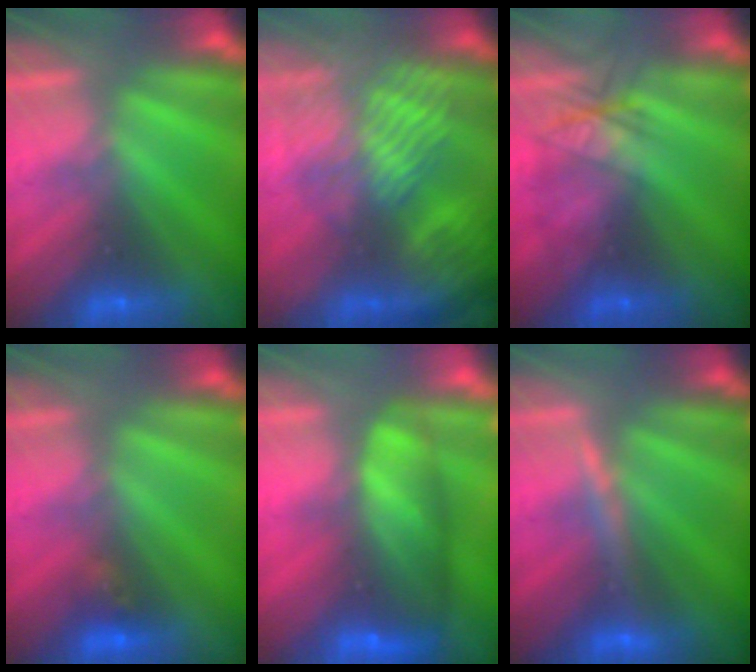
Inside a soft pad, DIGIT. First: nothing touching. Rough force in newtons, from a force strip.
{"total": 8.4}
{"total": 2.1}
{"total": 2.9}
{"total": 7.6}
{"total": 3.3}